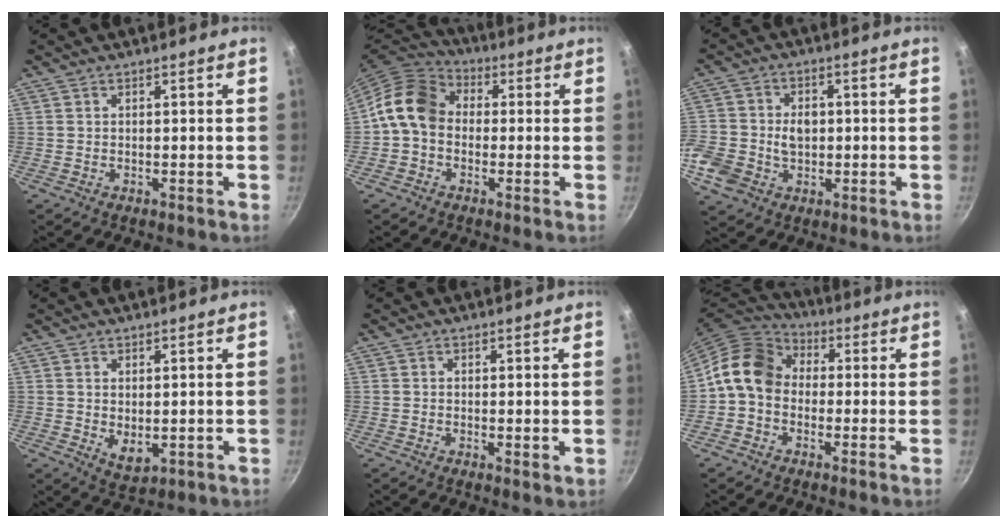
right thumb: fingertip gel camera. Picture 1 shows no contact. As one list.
[{"total": 10.6, "force": [-0.1, 8.4, 6.4], "torque": [-0.092, 0.027, -0.027]}, {"total": 12.0, "force": [-2.1, 9.8, 6.5], "torque": [-0.129, 0.022, -0.041]}, {"total": 4.3, "force": [0.6, 2.4, 3.5], "torque": [-0.053, -0.018, 0.018]}, {"total": 1.0, "force": [0.4, 0.4, 0.8], "torque": [-0.014, -0.007, 0.004]}, {"total": 11.4, "force": [0.2, 9.2, 6.7], "torque": [-0.095, 0.028, -0.021]}]